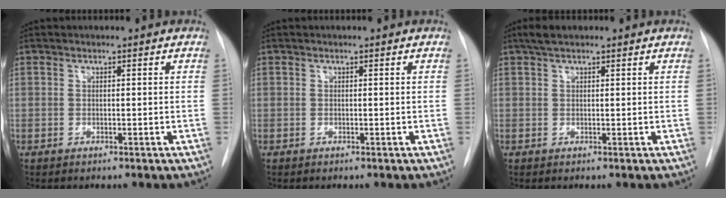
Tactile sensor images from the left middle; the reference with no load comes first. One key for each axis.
{"total": 0.0}
{"total": 2.5, "fx": 1.8, "fy": 0.9, "fz": 1.4, "tx": -0.029, "ty": 0.016, "tz": 0.032}